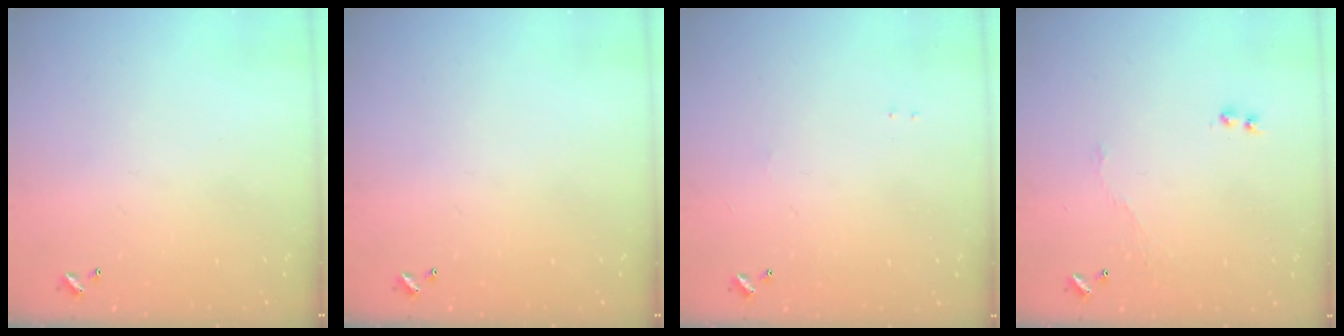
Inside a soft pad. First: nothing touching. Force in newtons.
{"total": 0.0}
{"total": 0.9, "press": 0.8, "slide": 0.5}
{"total": 3.5, "press": 3.4, "slide": 0.7}